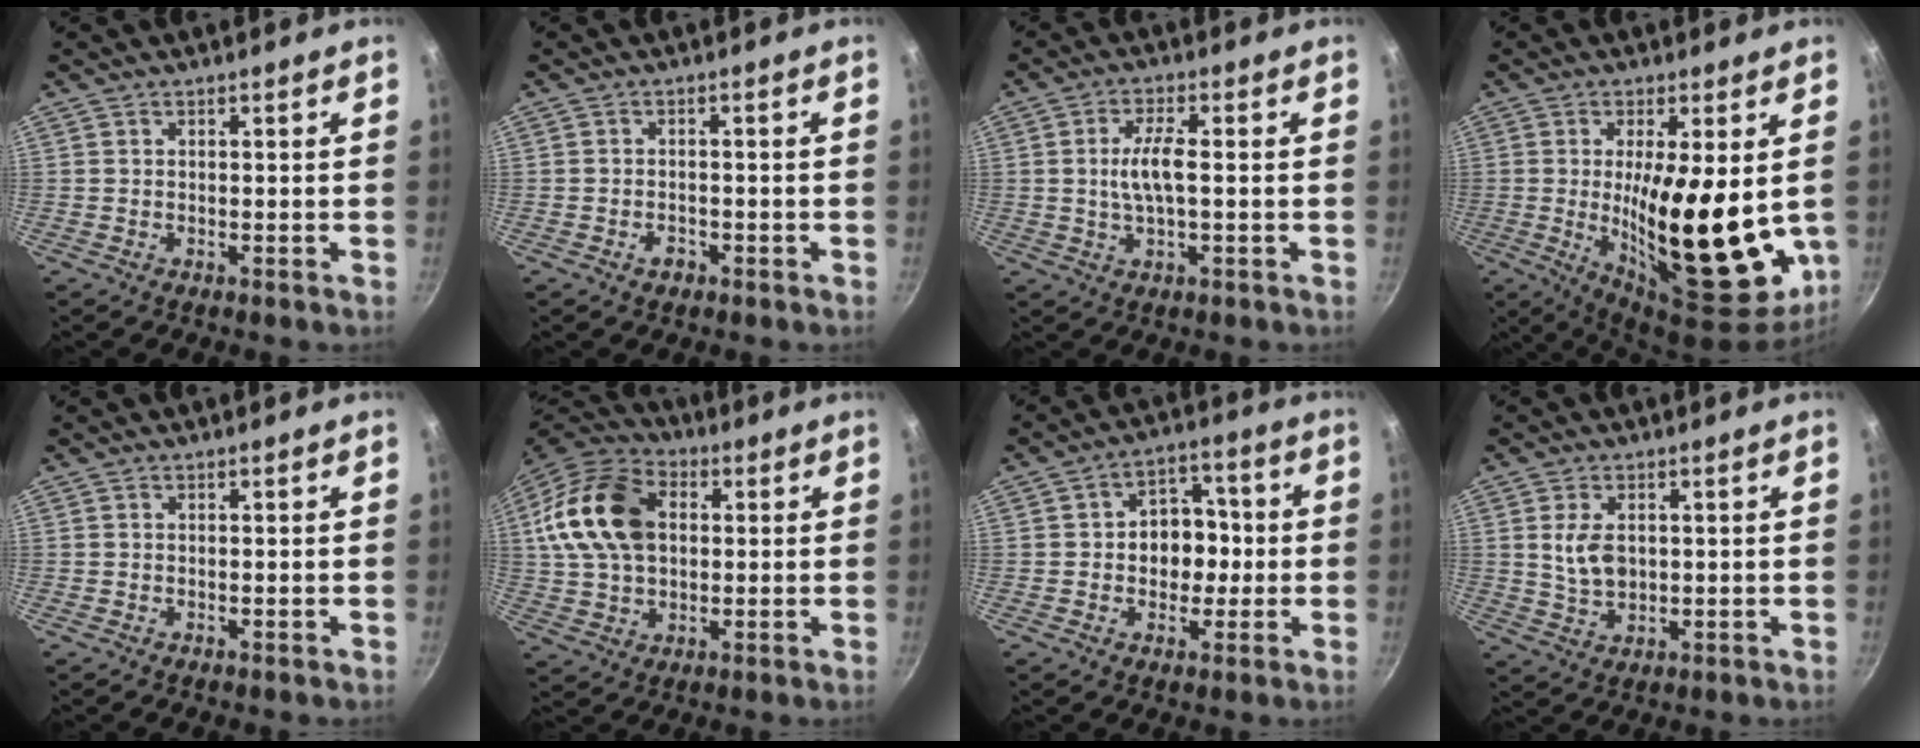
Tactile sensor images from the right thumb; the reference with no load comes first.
{"total": 2.2, "force": [-1.2, 1.5, 1.0], "torque": [-0.009, 0.015, -0.017]}
{"total": 6.3, "force": [0.1, 2.1, 5.9], "torque": [-0.119, 0.012, 0.002]}
{"total": 21.4, "force": [0.2, 7.4, 20.1], "torque": [-0.291, -0.032, 0.015]}
{"total": 0.0}
{"total": 18.7, "force": [3.3, 13.2, 12.9], "torque": [-0.232, 0.022, 0.049]}
{"total": 9.6, "force": [-0.3, 7.5, 5.9], "torque": [-0.031, 0.017, -0.013]}
{"total": 6.0, "force": [1.1, 3.8, 4.5], "torque": [-0.076, -0.009, 0.027]}